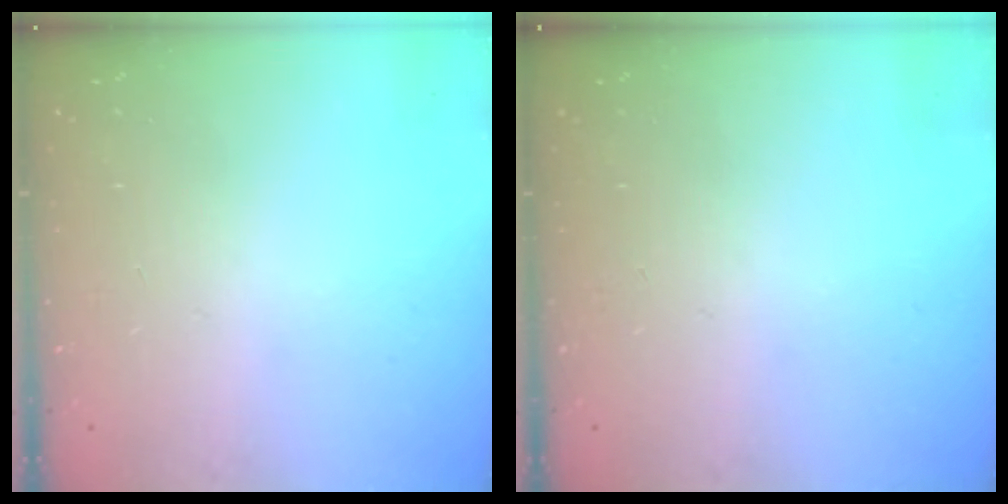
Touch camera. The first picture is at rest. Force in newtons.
{"total": 0.0}